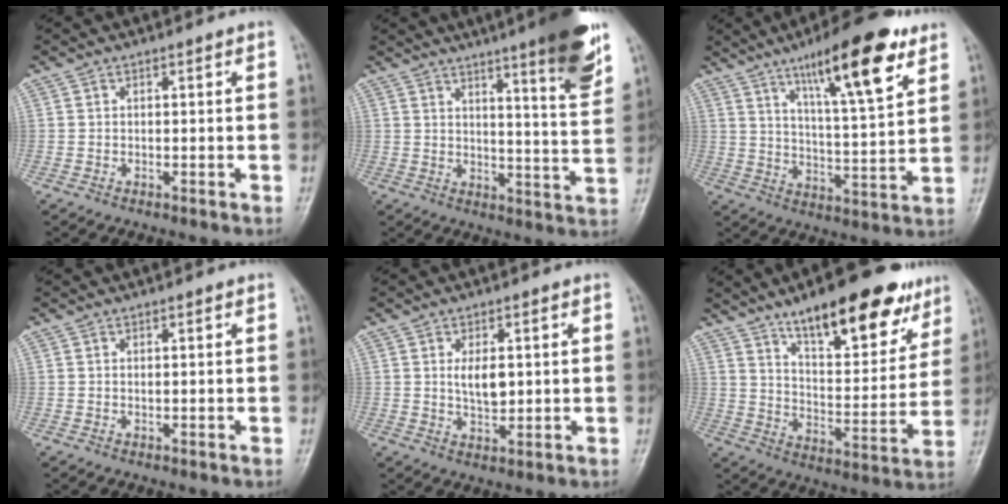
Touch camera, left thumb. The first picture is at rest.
{"total": 14.7, "force": [9.2, 1.5, 11.4], "torque": [-0.145, -0.052, 0.125]}
{"total": 17.7, "force": [10.2, 3.9, 13.9], "torque": [-0.198, -0.047, 0.165]}
{"total": 0.8, "force": [0.4, 0.2, 0.6], "torque": [-0.012, 0.000, 0.006]}
{"total": 5.0, "force": [0.9, 2.6, 4.2], "torque": [-0.066, -0.011, 0.019]}
{"total": 21.4, "force": [14.0, 7.5, 14.4], "torque": [-0.164, -0.059, 0.219]}